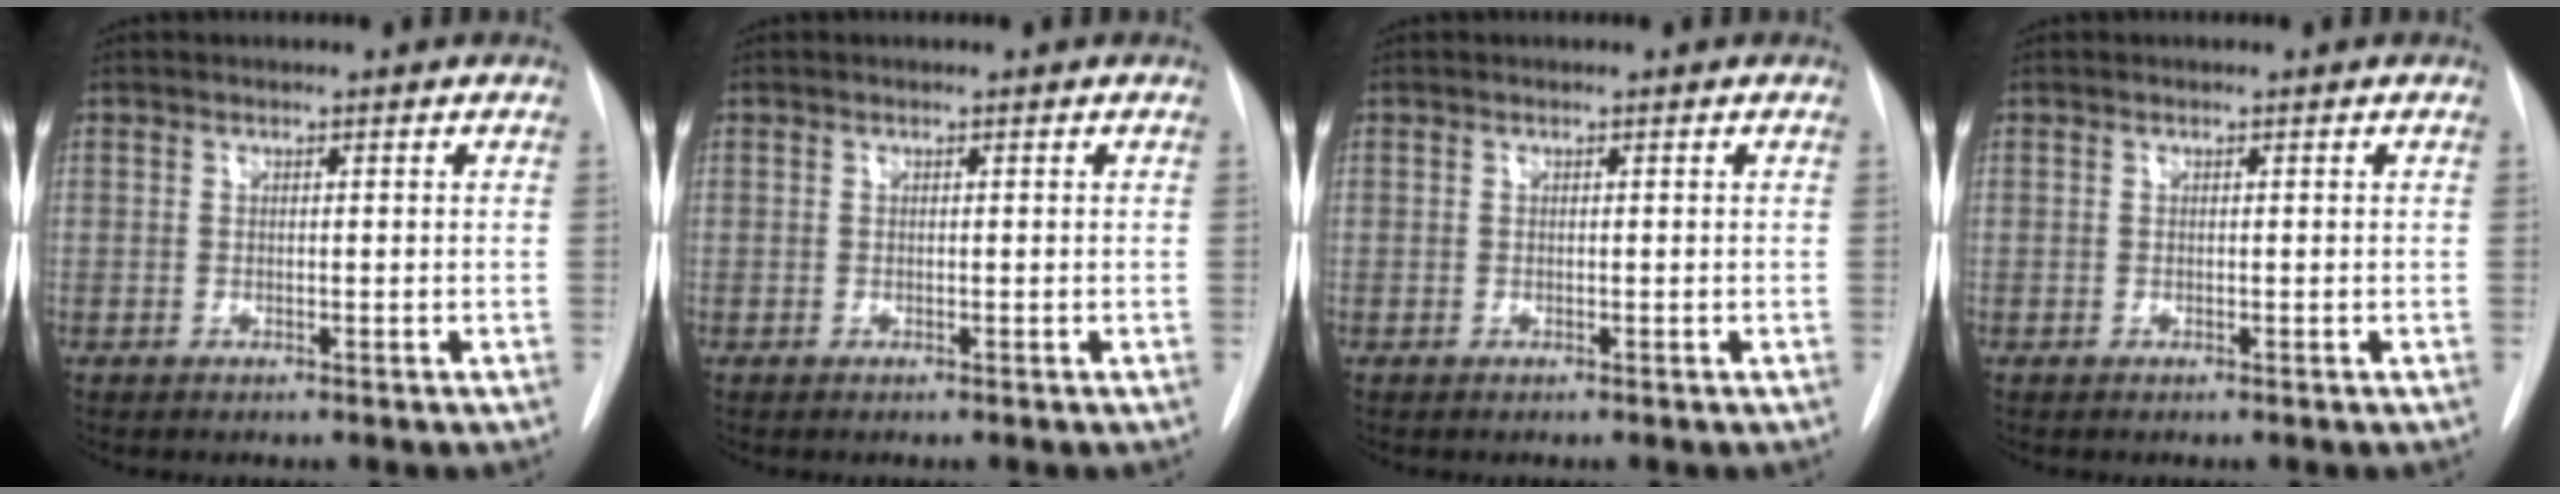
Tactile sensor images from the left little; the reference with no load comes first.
{"total": 0.0}
{"total": 0.0}
{"total": 0.0}